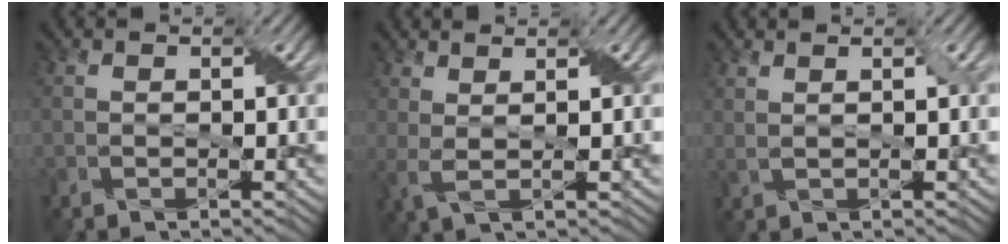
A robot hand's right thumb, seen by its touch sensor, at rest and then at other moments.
{"total": 2.9, "force": [1.4, 0.6, 2.4], "torque": [-0.059, 0.006, 0.030]}
{"total": 1.8, "force": [1.2, 0.3, 1.3], "torque": [-0.025, -0.002, 0.020]}